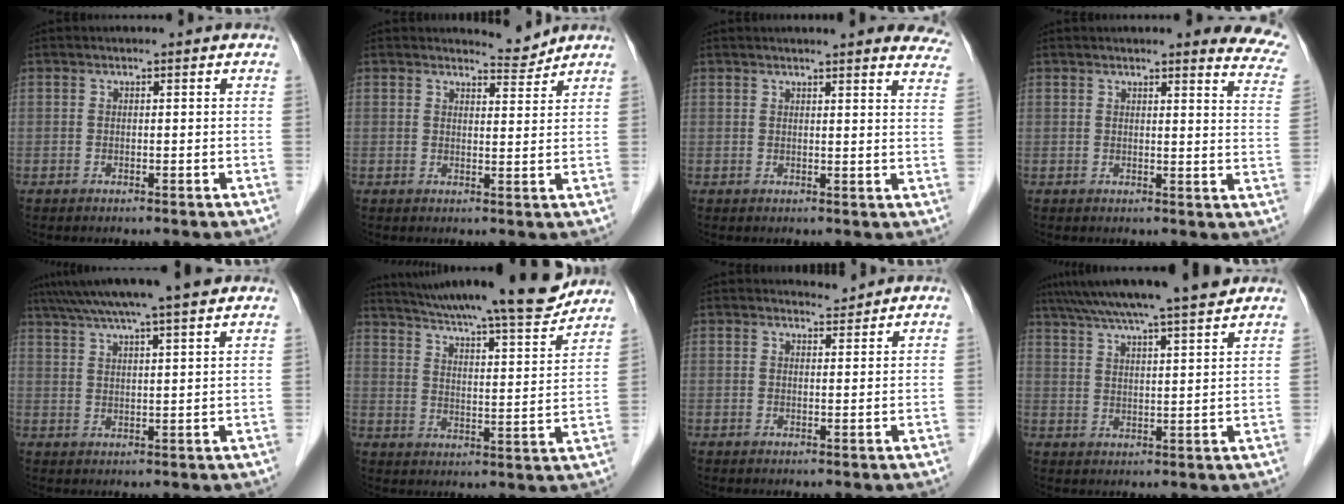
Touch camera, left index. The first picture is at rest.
{"total": 2.7, "force": [2.7, -0.1, -0.4], "torque": [-0.002, -0.016, 0.042]}
{"total": 15.0, "force": [14.0, 1.7, 5.3], "torque": [-0.041, -0.031, 0.139]}
{"total": 10.0, "force": [8.9, 1.1, 4.2], "torque": [-0.021, -0.037, 0.066]}
{"total": 12.2, "force": [10.0, -0.1, 7.0], "torque": [-0.122, 0.035, 0.145]}
{"total": 18.2, "force": [16.5, 0.5, 7.6], "torque": [-0.117, -0.023, 0.234]}
{"total": 1.5, "force": [1.4, 0.0, -0.4], "torque": [-0.002, -0.007, 0.023]}
{"total": 14.6, "force": [12.6, -0.2, 7.5], "torque": [-0.130, 0.027, 0.184]}